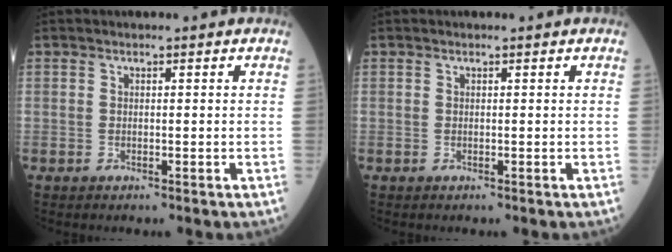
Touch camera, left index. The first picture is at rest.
{"total": 0.0}